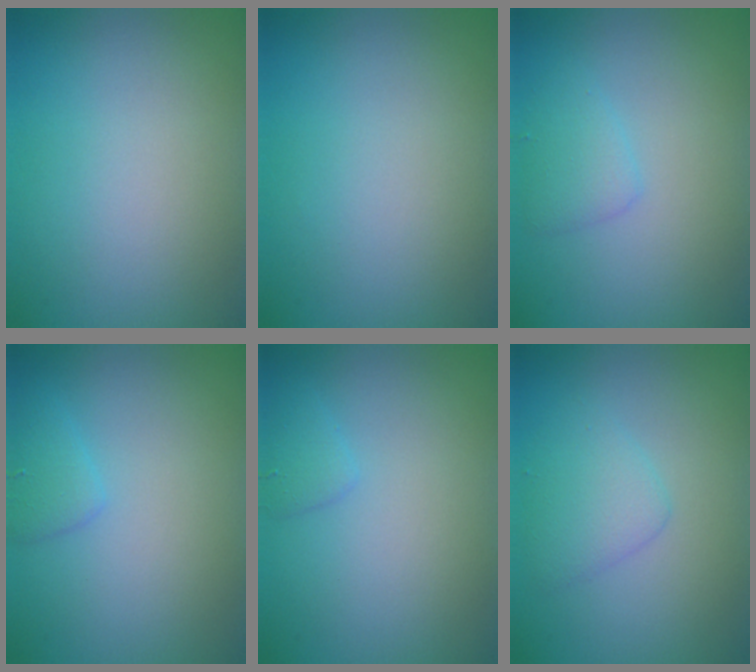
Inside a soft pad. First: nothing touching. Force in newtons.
{"total": 0.0}
{"total": 1.8, "press": 1.8, "slide": 0.1}
{"total": 1.6, "press": 1.6, "slide": 0.1}
{"total": 1.1, "press": 1.1, "slide": 0.1}
{"total": 2.5, "press": 2.5, "slide": 0.1}